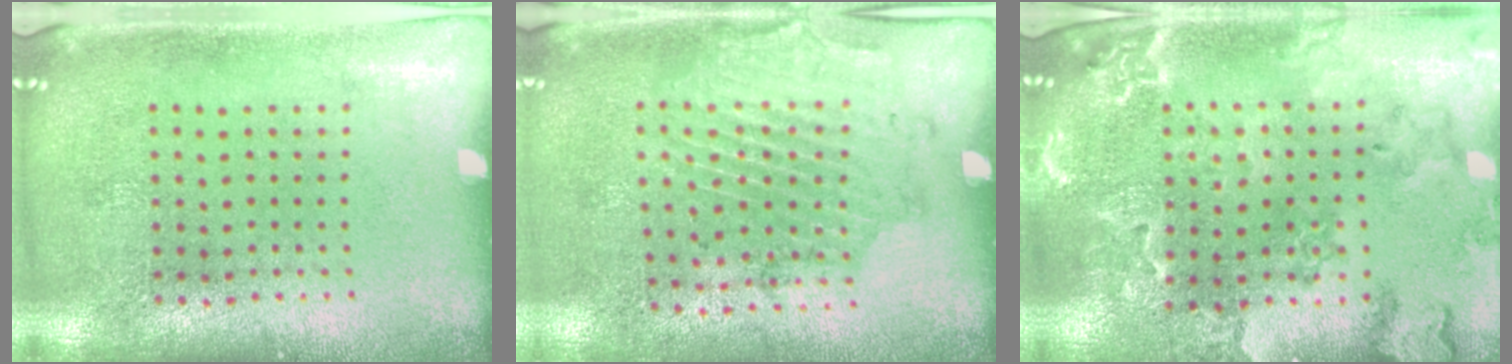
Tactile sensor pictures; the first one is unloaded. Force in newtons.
{"total": 1.7, "press": 1.2, "slide": 1.2}
{"total": 1.9, "press": 1.9, "slide": 0.3}